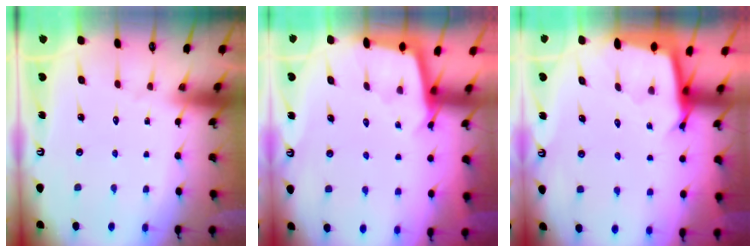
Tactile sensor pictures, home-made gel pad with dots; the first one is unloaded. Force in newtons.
{"total": 2.9, "press": 2.9, "slide": 0.3}
{"total": 2.7, "press": 2.7, "slide": 0.1}